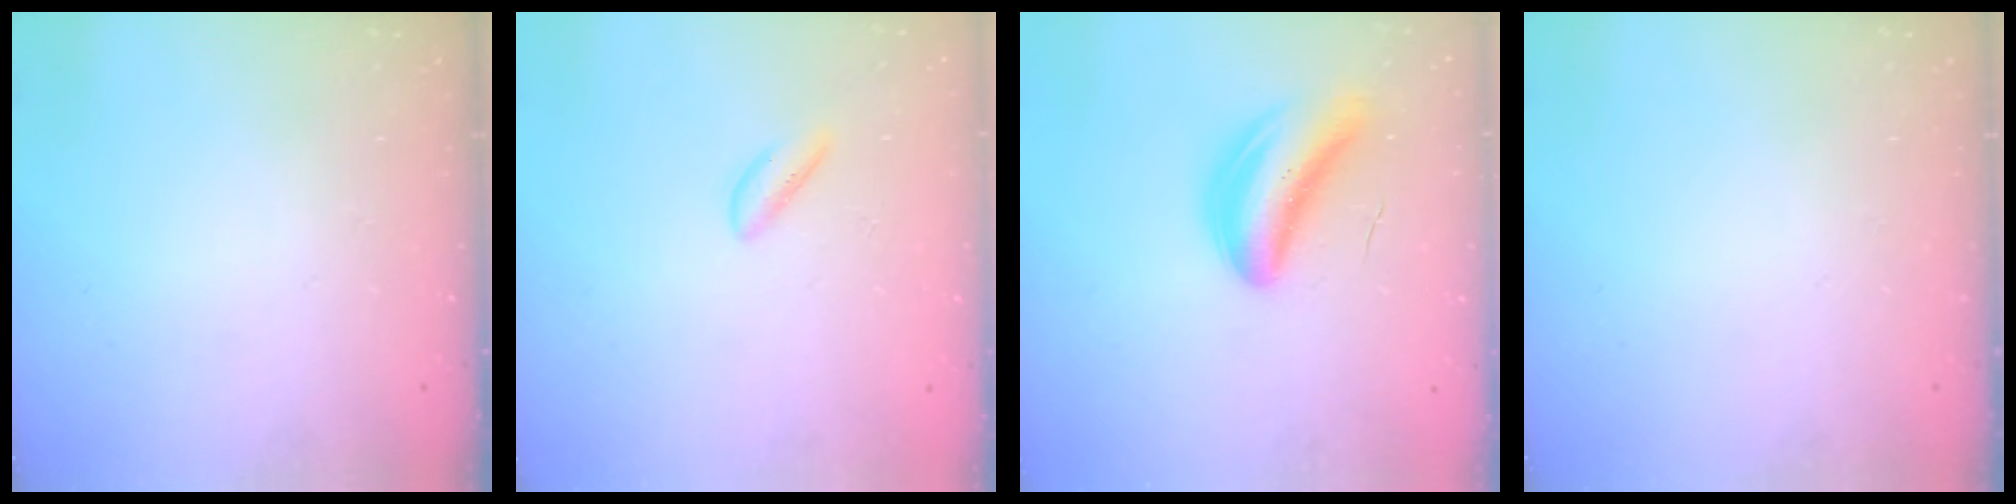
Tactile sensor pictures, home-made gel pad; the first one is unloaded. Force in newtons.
{"total": 1.7, "press": 1.6, "slide": 0.6}
{"total": 7.1, "press": 6.6, "slide": 2.7}
{"total": 0.0}